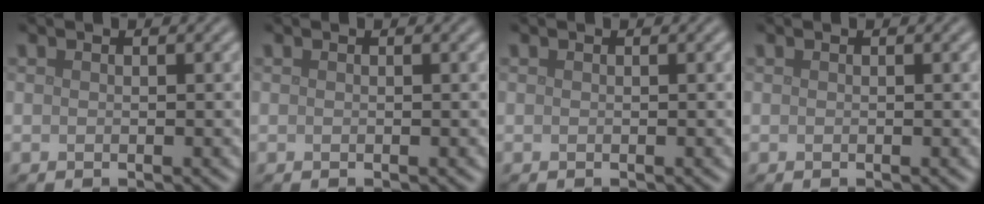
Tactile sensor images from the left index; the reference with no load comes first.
{"total": 0.0}
{"total": 0.0}
{"total": 0.0}